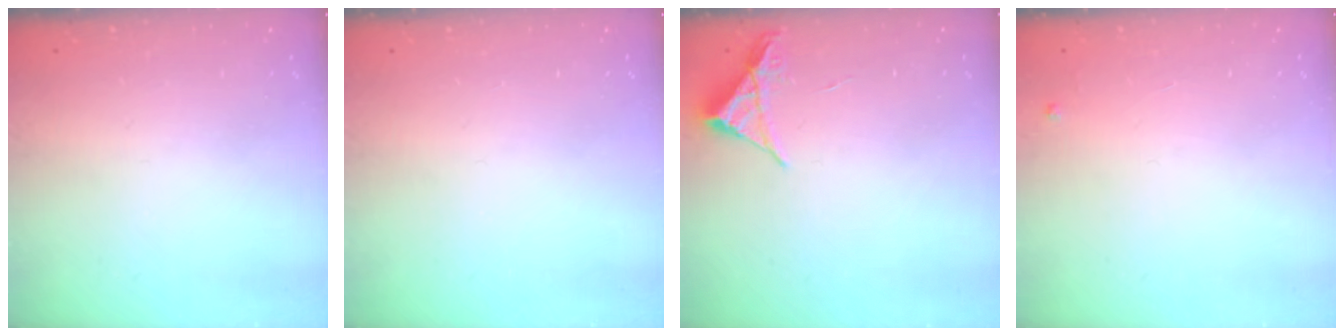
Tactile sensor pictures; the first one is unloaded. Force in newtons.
{"total": 0.0}
{"total": 3.9, "press": 3.8, "slide": 0.5}
{"total": 2.4, "press": 2.4, "slide": 0.4}